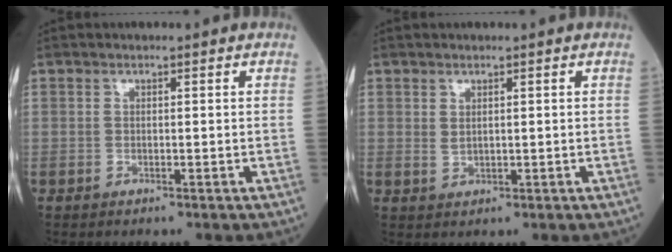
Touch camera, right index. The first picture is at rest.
{"total": 1.4, "force": [0.6, 0.8, 1.0], "torque": [-0.017, -0.002, 0.018]}